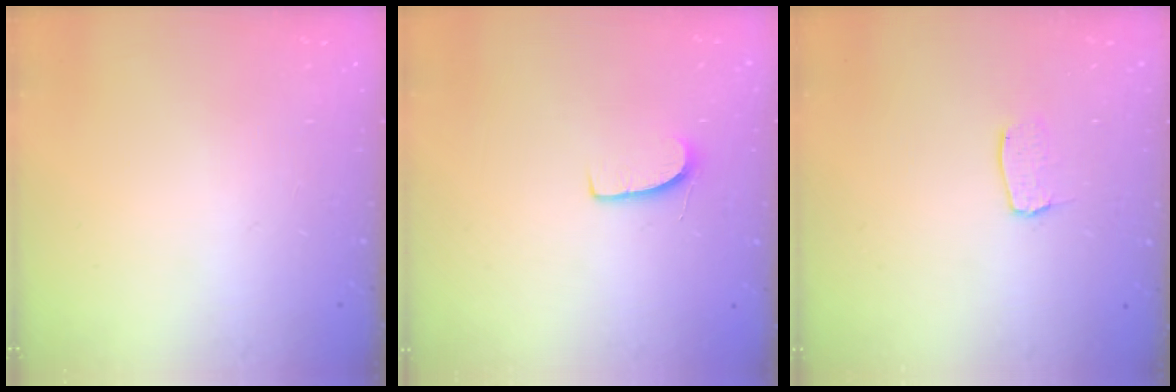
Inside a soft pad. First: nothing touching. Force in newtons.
{"total": 7.1, "press": 7.1, "slide": 0.5}
{"total": 3.7, "press": 3.7, "slide": 0.3}